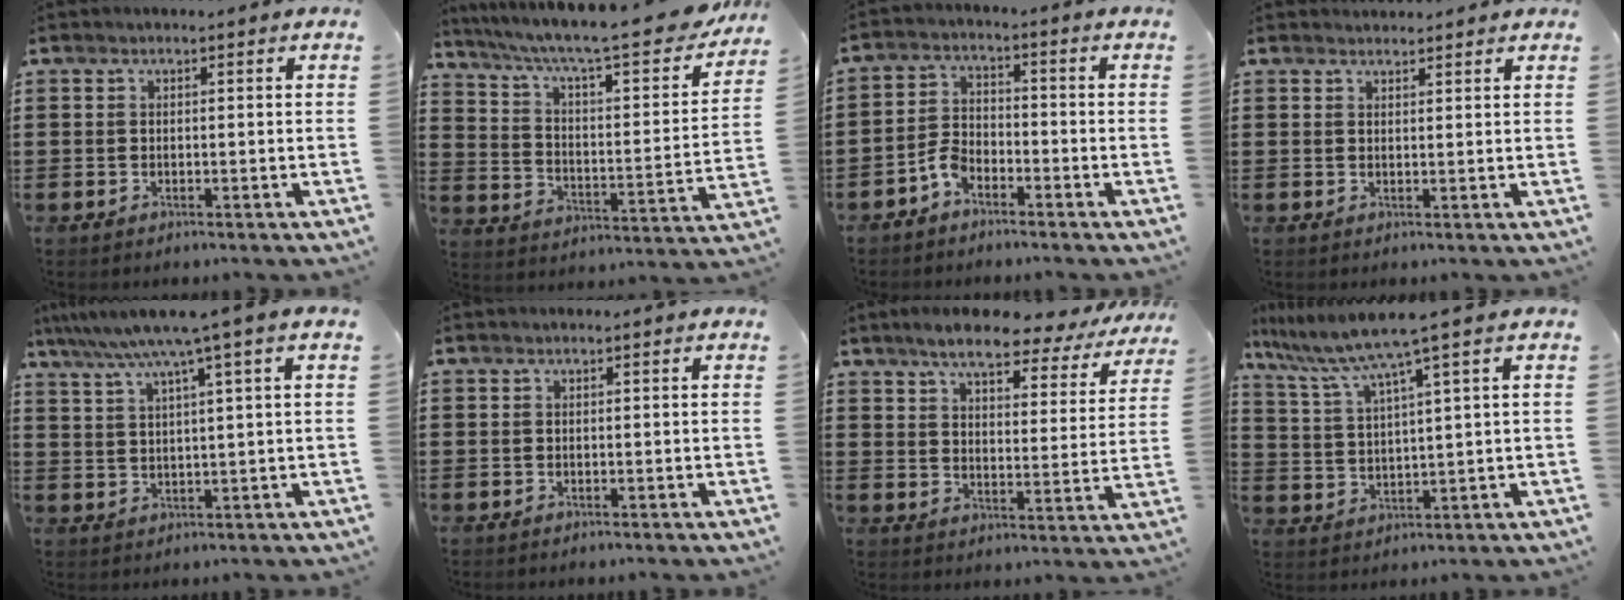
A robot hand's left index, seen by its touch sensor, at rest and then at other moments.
{"total": 8.9, "force": [7.1, 0.9, 5.3], "torque": [-0.115, -0.054, 0.111]}
{"total": 3.8, "force": [-2.8, 1.8, 1.8], "torque": [-0.048, 0.005, -0.058]}
{"total": 1.5, "force": [1.5, 0.2, 0.0], "torque": [-0.003, 0.002, 0.030]}
{"total": 6.3, "force": [4.0, -0.8, 4.8], "torque": [-0.106, -0.019, 0.063]}
{"total": 0.0}
{"total": 7.7, "force": [6.6, 1.3, 3.8], "torque": [-0.084, -0.031, 0.109]}
{"total": 6.2, "force": [4.4, -0.9, 4.2], "torque": [-0.107, -0.033, 0.067]}